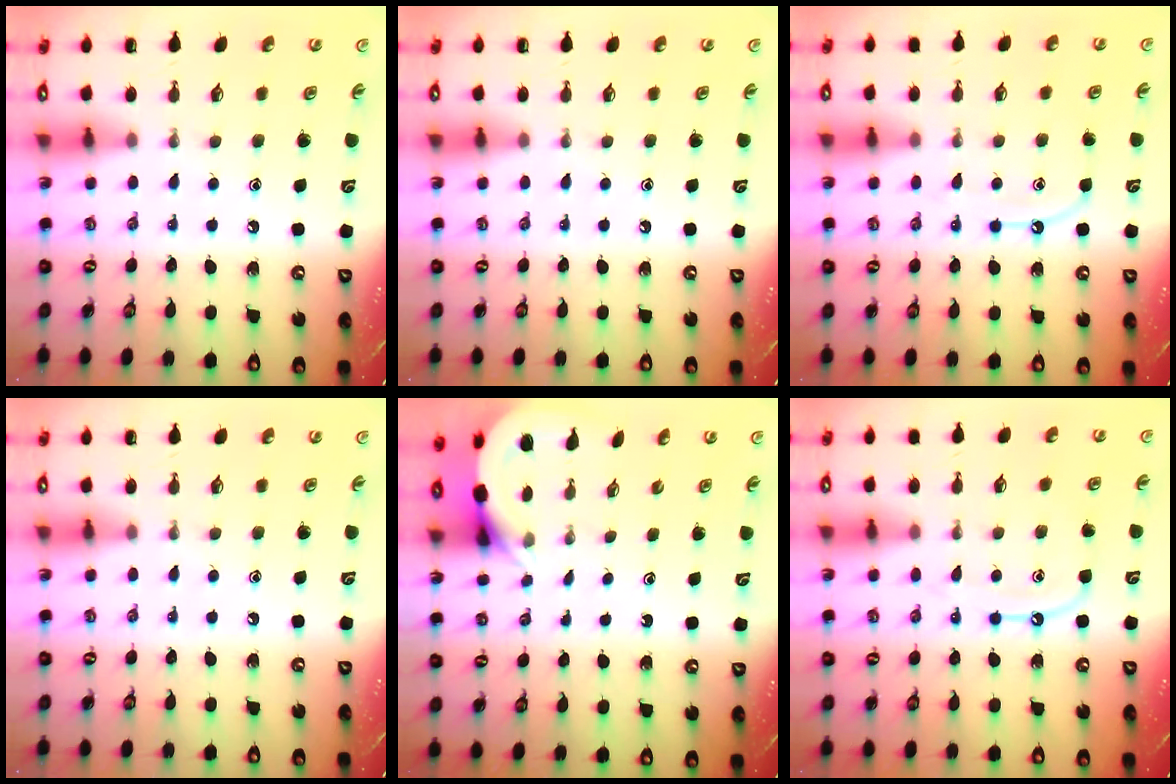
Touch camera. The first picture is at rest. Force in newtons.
{"total": 0.0}
{"total": 7.6, "press": 7.5, "slide": 0.8}
{"total": 0.0}
{"total": 4.7, "press": 4.7, "slide": 0.1}
{"total": 8.9, "press": 8.9, "slide": 0.6}